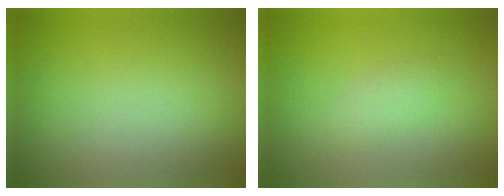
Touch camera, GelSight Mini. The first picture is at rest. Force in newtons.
{"total": 1.3, "press": 1.3, "slide": 0.0}